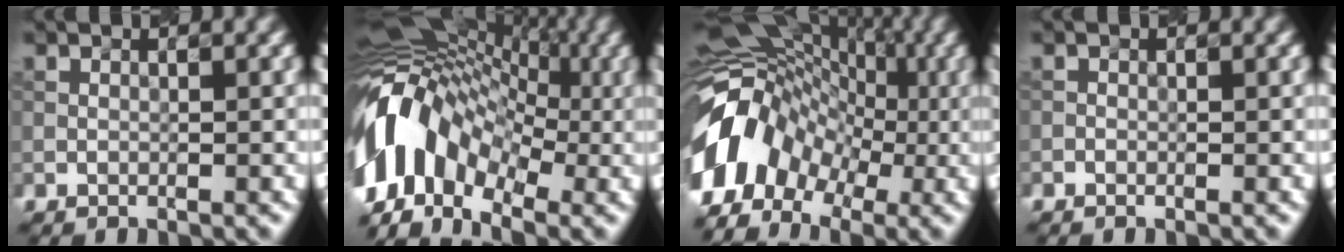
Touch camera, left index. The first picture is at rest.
{"total": 13.8, "force": [-2.8, 9.6, 9.5], "torque": [-0.187, 0.015, -0.058]}
{"total": 11.9, "force": [-2.7, 8.9, 7.4], "torque": [-0.137, 0.008, -0.064]}
{"total": 0.6, "force": [-0.6, 0.1, -0.1], "torque": [0.007, -0.002, -0.005]}